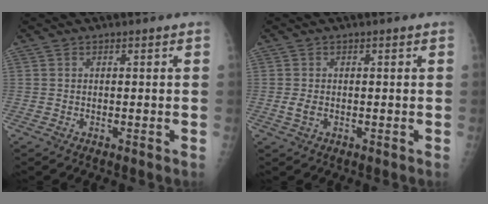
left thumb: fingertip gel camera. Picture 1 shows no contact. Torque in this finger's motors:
{"motor_torque": [-0.43, -0.05, 0.37, 0.06, 0.00]}